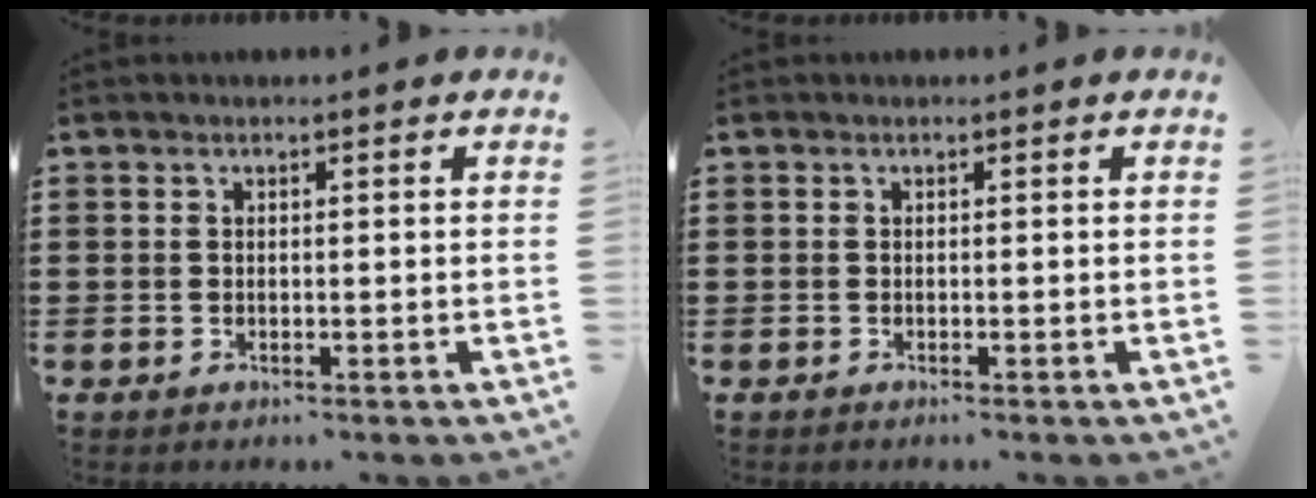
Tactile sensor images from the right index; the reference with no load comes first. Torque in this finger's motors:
{"motor_torque": [0.04, 0.62, 0.24, 0.07]}